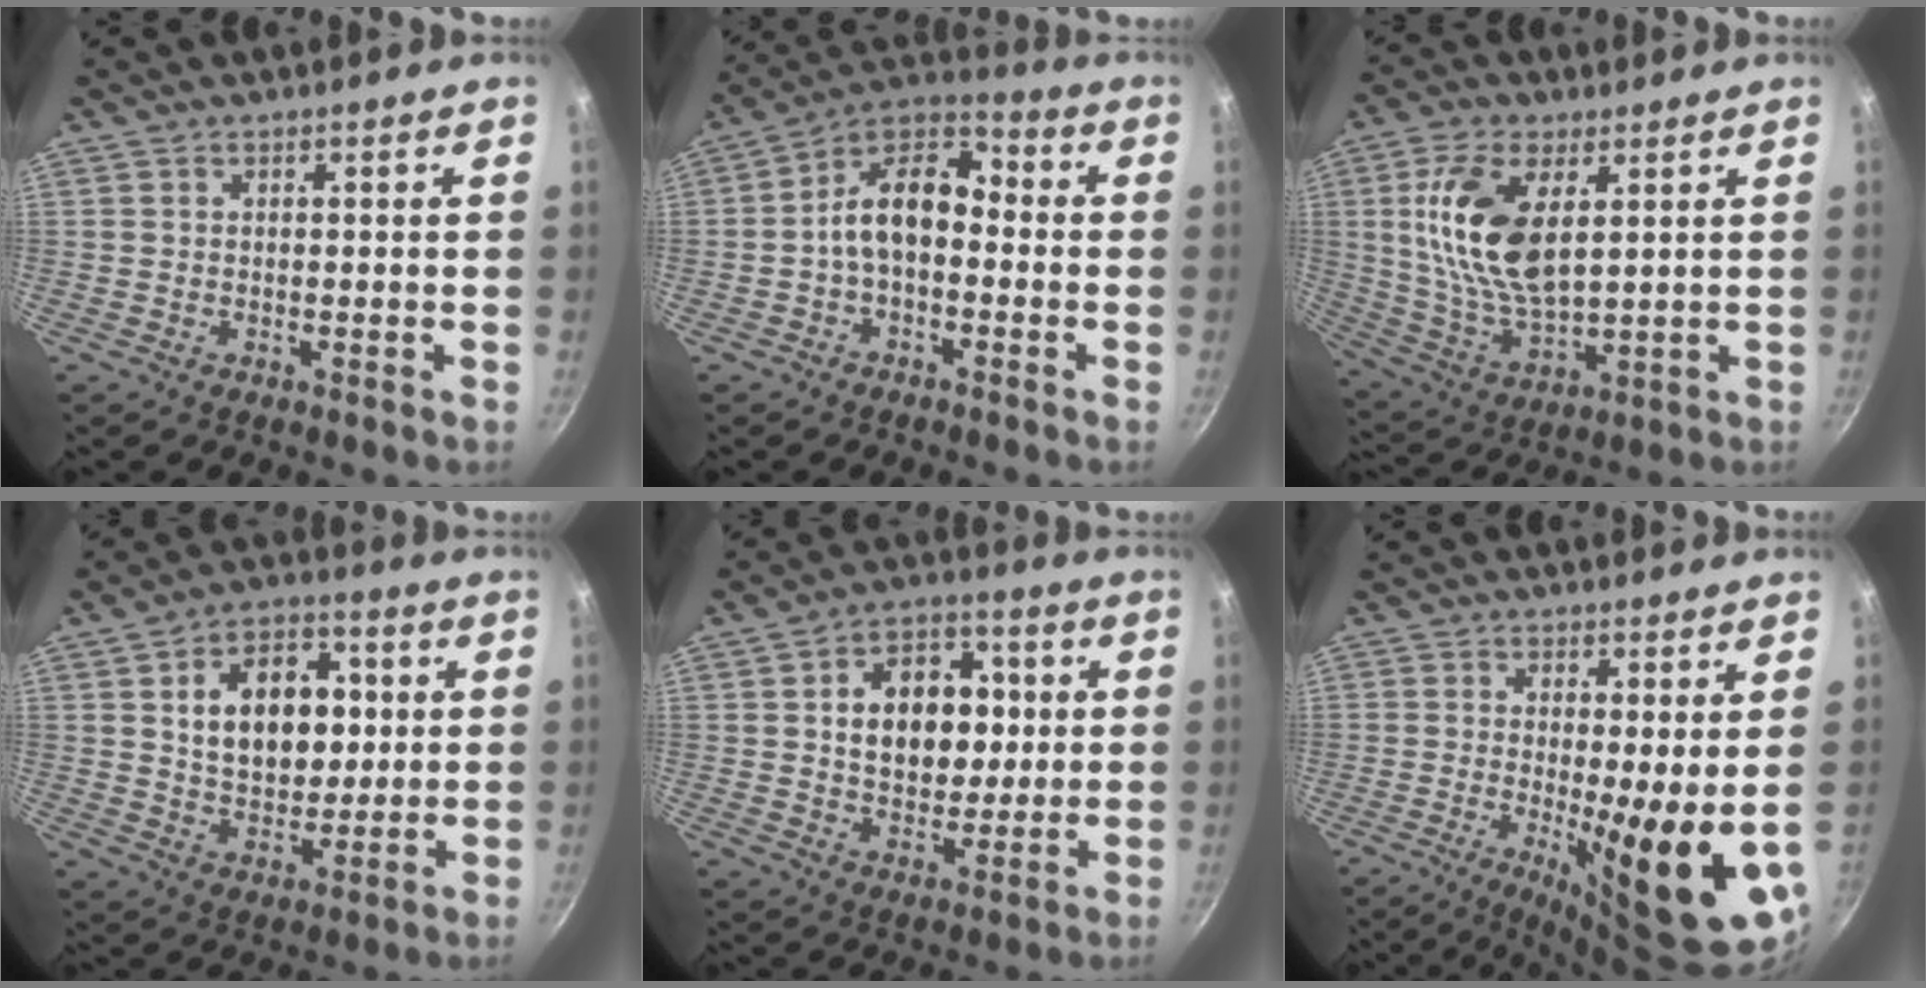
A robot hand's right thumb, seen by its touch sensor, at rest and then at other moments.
{"total": 11.6, "force": [-1.5, 7.2, 8.9], "torque": [-0.129, 0.054, -0.045]}
{"total": 15.6, "force": [4.0, 8.0, 12.8], "torque": [-0.243, -0.015, 0.084]}
{"total": 15.3, "force": [2.8, 10.5, 10.7], "torque": [-0.125, 0.002, 0.044]}
{"total": 14.2, "force": [1.9, 10.3, 9.6], "torque": [-0.102, 0.010, 0.025]}
{"total": 13.2, "force": [-0.6, 2.6, 12.9], "torque": [-0.172, -0.029, -0.003]}